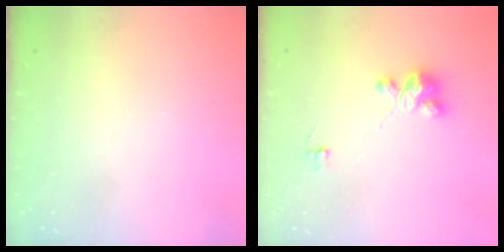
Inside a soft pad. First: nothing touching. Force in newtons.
{"total": 4.0, "press": 4.0, "slide": 0.2}